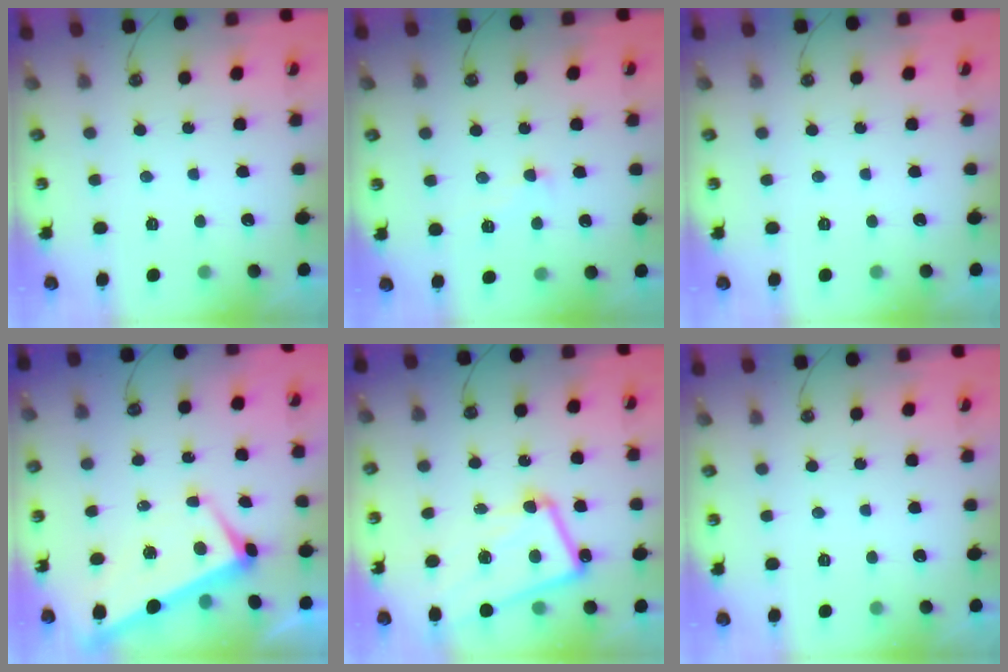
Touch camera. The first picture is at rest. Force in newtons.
{"total": 0.8, "press": 0.8, "slide": 0.3}
{"total": 0.0}
{"total": 1.7, "press": 1.4, "slide": 0.9}
{"total": 12.5, "press": 12.4, "slide": 2.0}
{"total": 0.0}